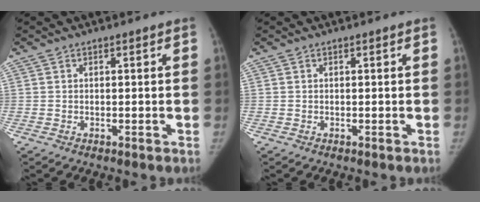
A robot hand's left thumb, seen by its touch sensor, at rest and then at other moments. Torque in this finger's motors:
{"motor_torque": [0.03, 0.00, 0.15, 0.11, 0.03]}